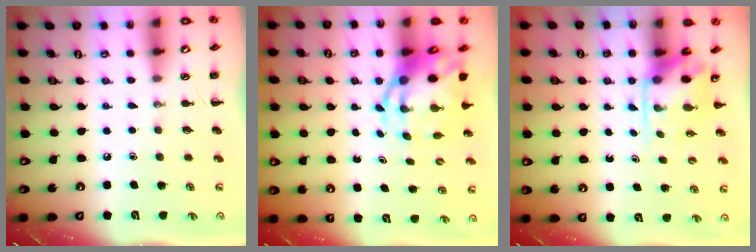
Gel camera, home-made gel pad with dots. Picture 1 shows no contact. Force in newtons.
{"total": 7.1, "press": 6.8, "slide": 2.1}
{"total": 4.3, "press": 4.3, "slide": 0.4}